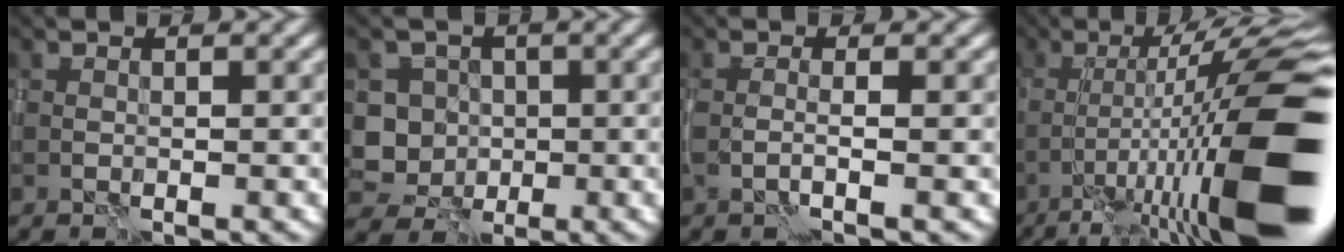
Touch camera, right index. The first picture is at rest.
{"total": 4.4, "force": [-0.2, 4.2, 1.5], "torque": [-0.008, 0.003, -0.021]}
{"total": 1.6, "force": [-0.3, 0.4, 1.6], "torque": [-0.025, -0.004, -0.012]}
{"total": 16.0, "force": [-4.9, 2.2, 15.0], "torque": [-0.222, 0.026, -0.077]}